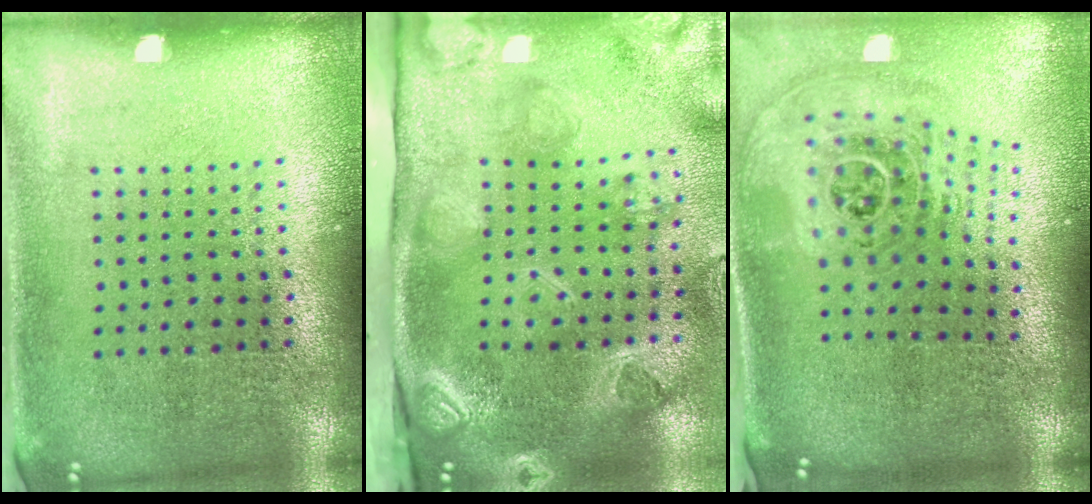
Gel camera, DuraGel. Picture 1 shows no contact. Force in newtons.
{"total": 4.3, "press": 3.1, "slide": 3.0}
{"total": 2.4, "press": 1.6, "slide": 1.7}